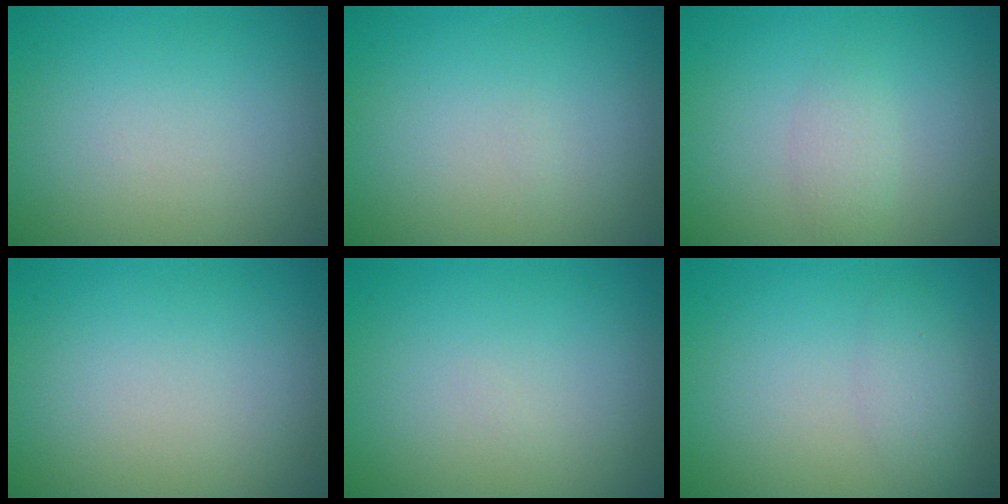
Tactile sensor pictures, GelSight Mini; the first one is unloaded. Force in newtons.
{"total": 0.0}
{"total": 1.4, "press": 1.4, "slide": 0.0}
{"total": 0.0}
{"total": 0.0}
{"total": 1.8, "press": 1.8, "slide": 0.0}